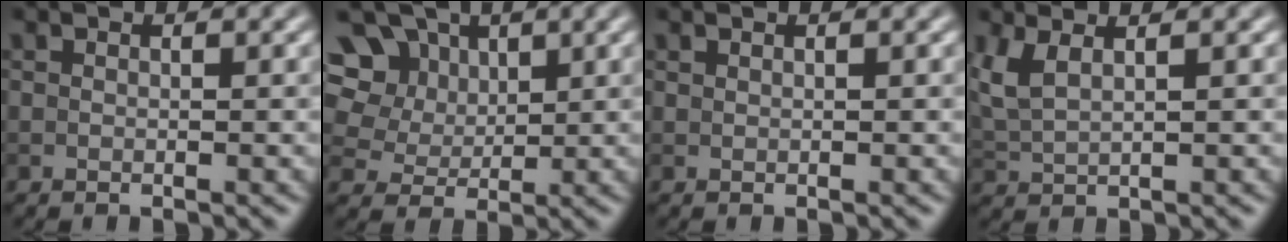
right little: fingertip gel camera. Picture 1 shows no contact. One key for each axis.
{"total": 12.8, "fx": 6.1, "fy": 9.8, "fz": 5.7, "tx": -0.141, "ty": 0.038, "tz": 0.097}
{"total": 0.0}
{"total": 2.9, "fx": 1.6, "fy": 1.1, "fz": 2.2, "tx": -0.062, "ty": 0.005, "tz": 0.038}